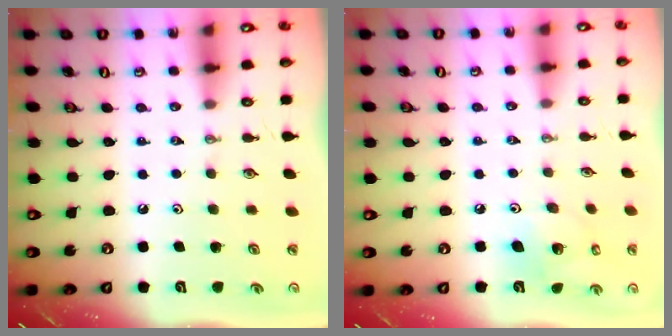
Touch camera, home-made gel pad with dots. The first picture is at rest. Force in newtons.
{"total": 8.2, "press": 7.8, "slide": 2.5}